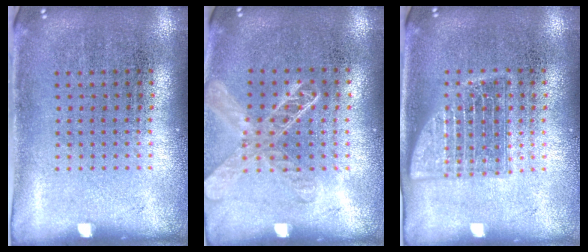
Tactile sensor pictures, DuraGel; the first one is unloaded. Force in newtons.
{"total": 1.4, "press": 1.3, "slide": 0.5}
{"total": 2.3, "press": 2.3, "slide": 0.3}